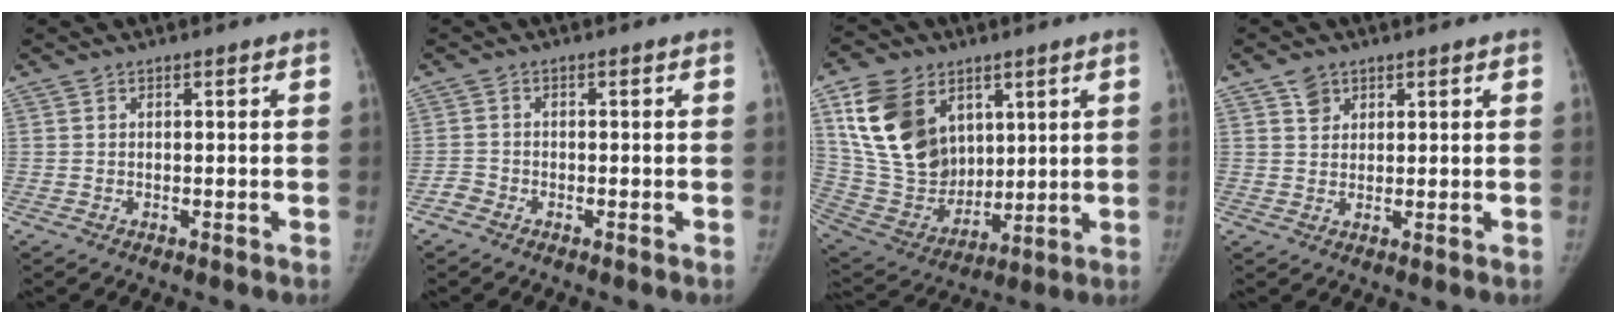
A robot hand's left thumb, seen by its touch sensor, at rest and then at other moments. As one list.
[{"total": 1.6, "force": [-1.2, 1.1, 0.1], "torque": [-0.003, 0.004, -0.029]}, {"total": 19.6, "force": [8.1, 14.0, 11.0], "torque": [-0.184, -0.030, 0.169]}, {"total": 2.7, "force": [1.7, 2.0, 0.6], "torque": [0.004, -0.017, 0.029]}]